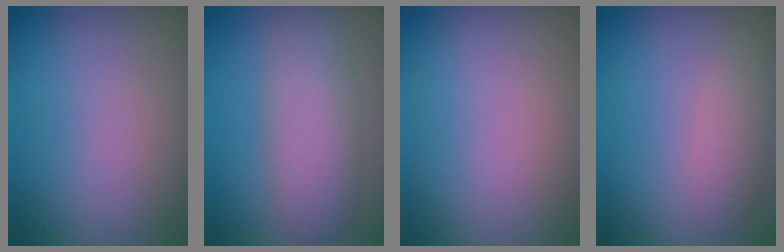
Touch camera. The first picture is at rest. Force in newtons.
{"total": 5.3, "press": 5.3, "slide": 0.4}
{"total": 0.0}
{"total": 1.9, "press": 1.9, "slide": 0.0}